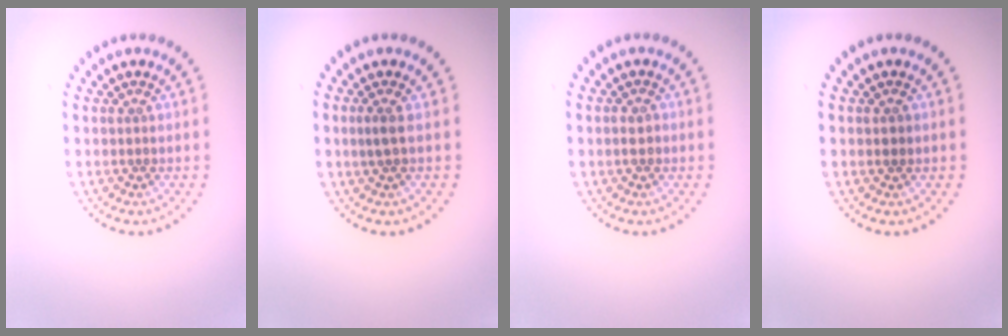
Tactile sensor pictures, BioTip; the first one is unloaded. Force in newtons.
{"total": 1.2, "press": 1.0, "slide": 0.7}
{"total": 1.1, "press": 1.1, "slide": 0.2}
{"total": 0.8, "press": 0.8, "slide": 0.1}